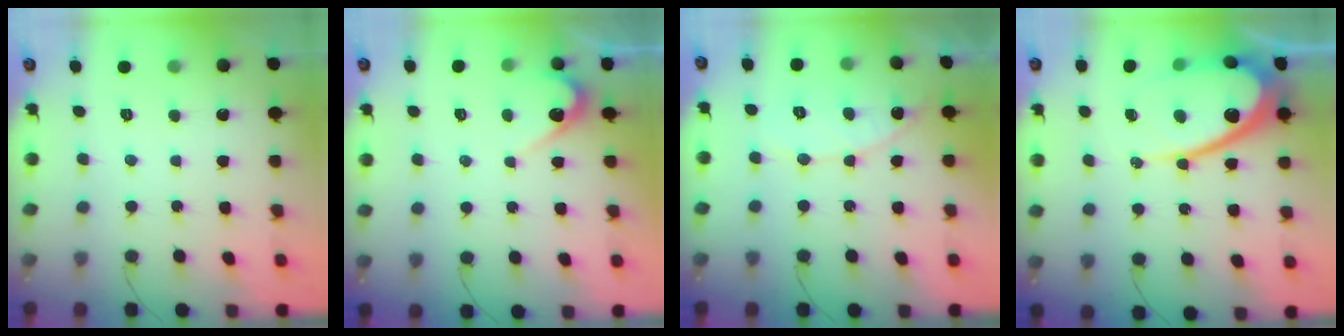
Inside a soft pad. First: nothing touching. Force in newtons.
{"total": 3.8, "press": 3.8, "slide": 0.3}
{"total": 8.1, "press": 8.1, "slide": 0.5}
{"total": 18.8, "press": 18.7, "slide": 1.7}